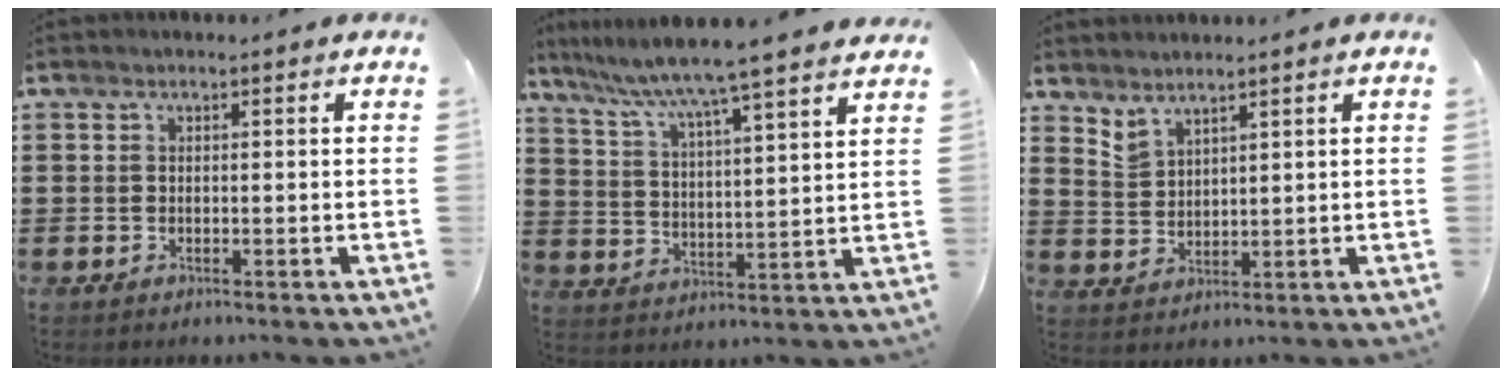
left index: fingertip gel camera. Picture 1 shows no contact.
{"total": 6.8, "force": [6.1, -1.4, 2.7], "torque": [-0.078, -0.047, 0.096]}
{"total": 2.8, "force": [2.8, 0.5, 0.2], "torque": [-0.012, -0.005, 0.054]}